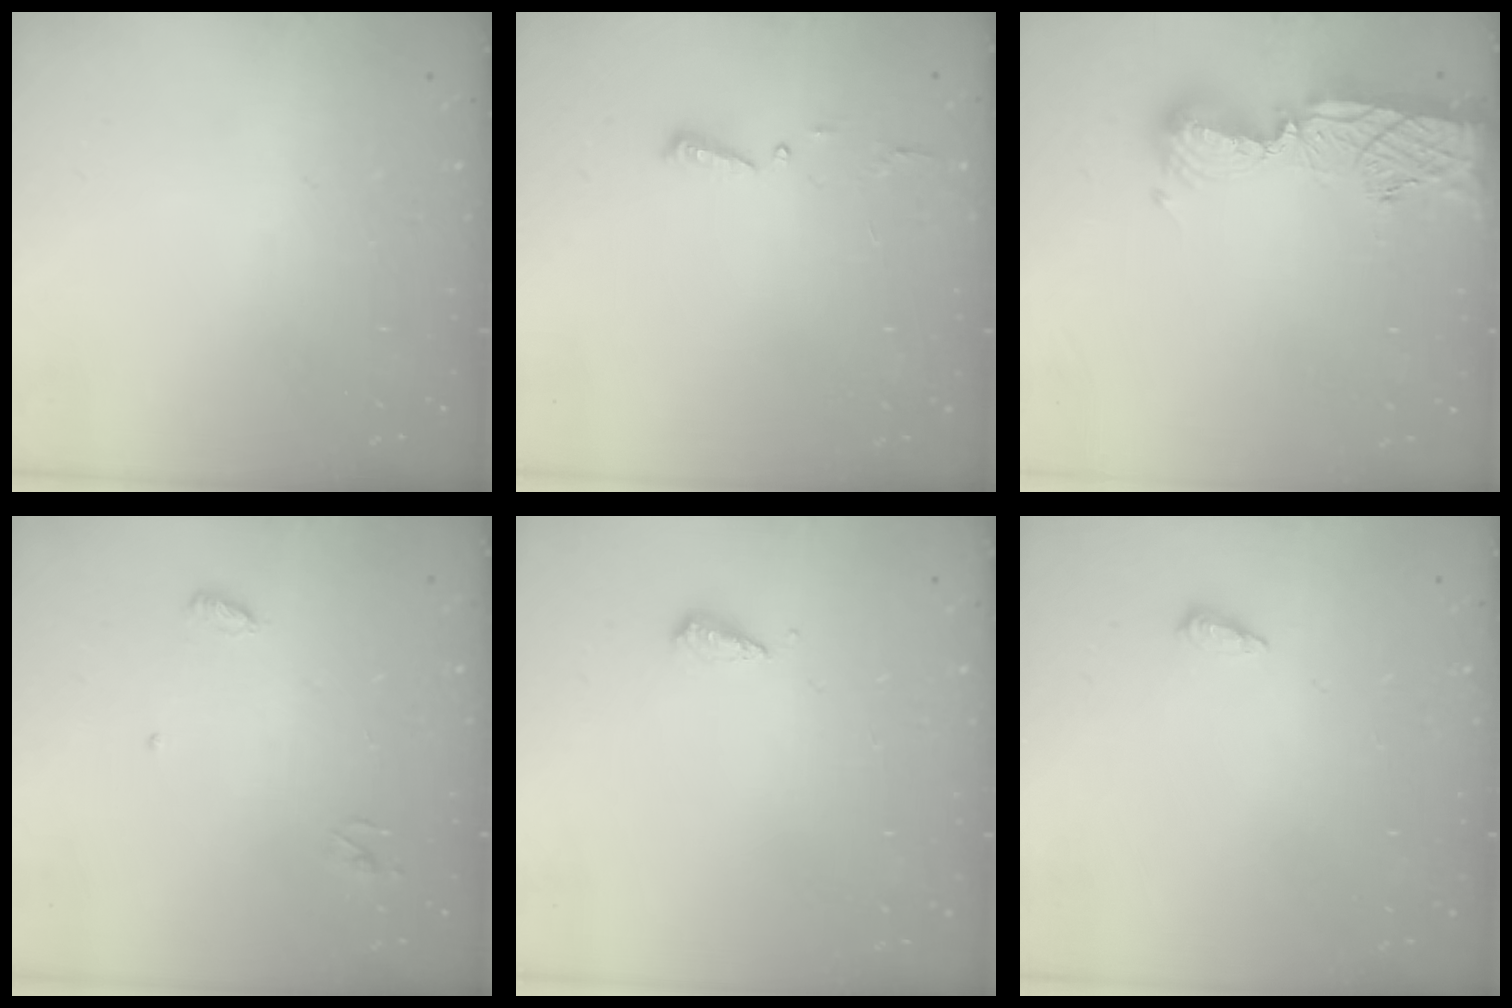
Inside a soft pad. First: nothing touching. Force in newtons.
{"total": 4.4, "press": 4.4, "slide": 0.4}
{"total": 13.4, "press": 13.3, "slide": 1.0}
{"total": 3.6, "press": 3.6, "slide": 0.3}
{"total": 3.0, "press": 3.0, "slide": 0.2}
{"total": 3.4, "press": 3.3, "slide": 0.5}